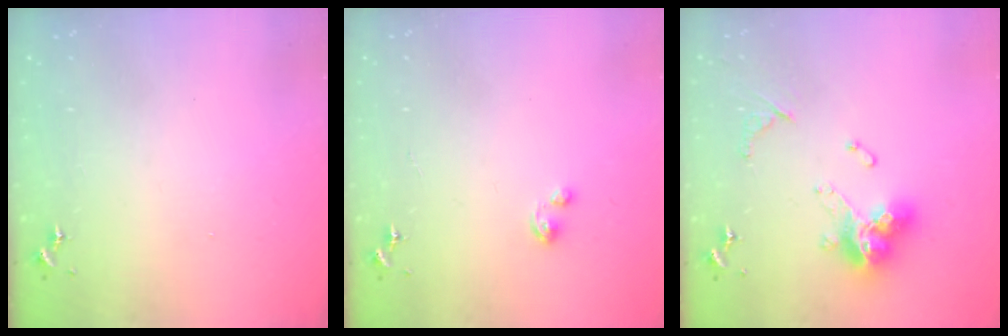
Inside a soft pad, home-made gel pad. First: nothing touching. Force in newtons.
{"total": 2.3, "press": 2.3, "slide": 0.2}
{"total": 15.3, "press": 15.2, "slide": 1.7}